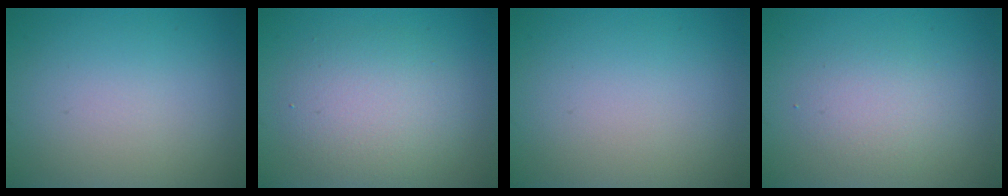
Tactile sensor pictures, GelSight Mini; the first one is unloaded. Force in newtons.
{"total": 4.6, "press": 4.6, "slide": 0.2}
{"total": 0.0}
{"total": 2.2, "press": 2.2, "slide": 0.0}